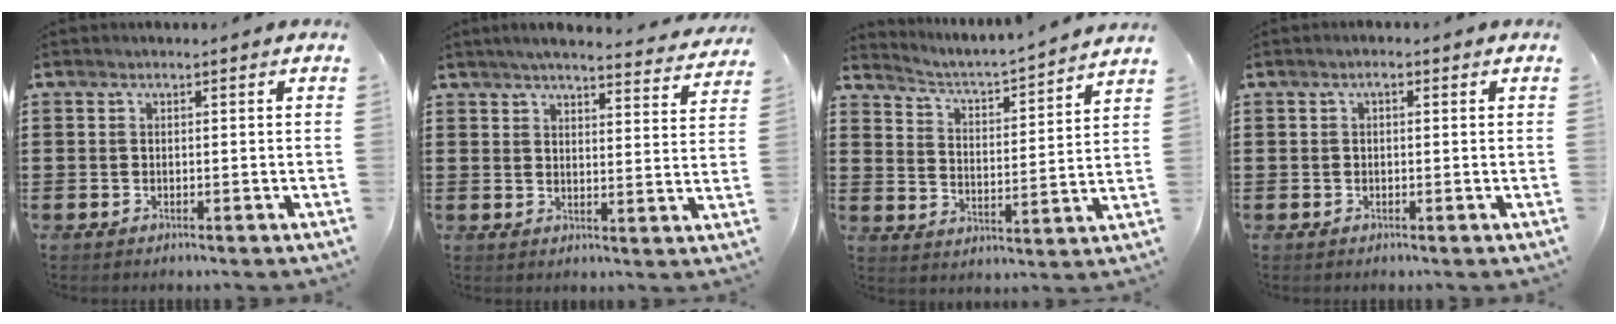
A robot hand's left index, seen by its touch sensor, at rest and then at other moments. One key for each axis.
{"total": 4.3, "fx": 4.0, "fy": -0.1, "fz": 1.4, "tx": -0.036, "ty": -0.027, "tz": 0.067}
{"total": 2.9, "fx": 2.8, "fy": -0.4, "fz": 0.5, "tx": -0.029, "ty": -0.034, "tz": 0.036}
{"total": 1.3, "fx": 0.0, "fy": 0.6, "fz": 1.2, "tx": -0.024, "ty": 0.004, "tz": -0.001}